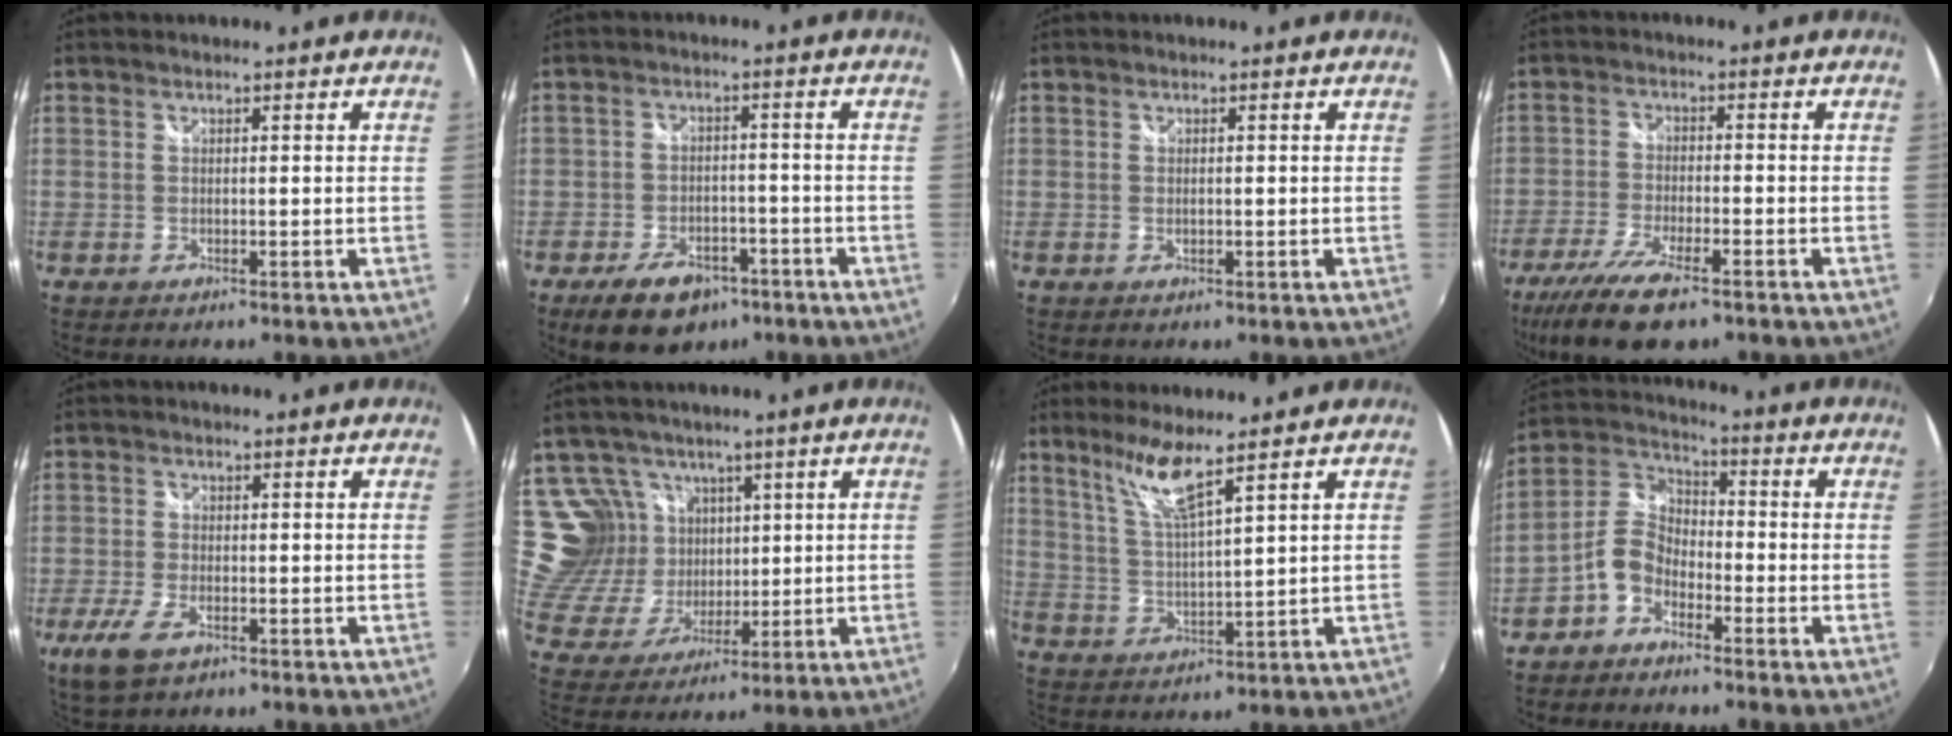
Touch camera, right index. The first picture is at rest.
{"total": 10.5, "force": [-6.6, 6.4, 5.0], "torque": [-0.118, 0.003, -0.093]}
{"total": 0.9, "force": [-0.1, 0.3, 0.8], "torque": [-0.017, -0.001, -0.003]}
{"total": 12.0, "force": [-8.3, 3.4, 8.0], "torque": [-0.188, -0.038, -0.157]}
{"total": 6.1, "force": [-3.2, 2.7, 4.4], "torque": [-0.110, -0.015, -0.059]}
{"total": 12.0, "force": [6.2, 9.4, 4.3], "torque": [-0.101, 0.004, 0.141]}
{"total": 7.2, "force": [5.3, -0.2, 4.8], "torque": [-0.093, -0.001, 0.109]}
{"total": 6.8, "force": [-4.1, 4.1, 3.5], "torque": [-0.081, 0.021, -0.089]}